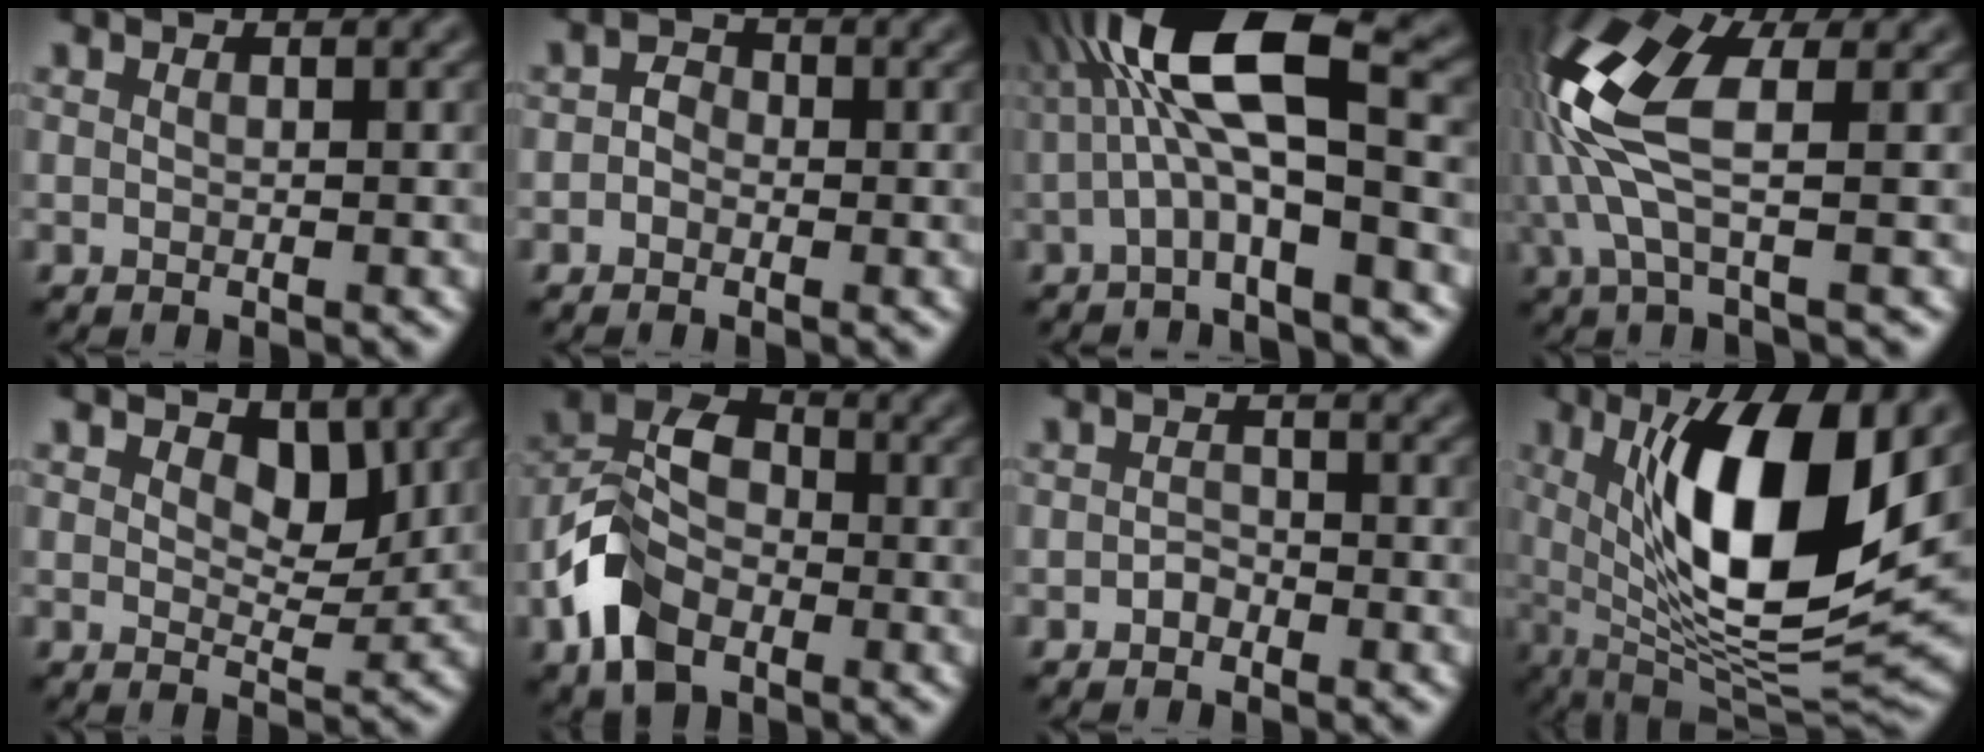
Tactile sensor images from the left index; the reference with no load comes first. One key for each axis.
{"total": 1.4, "fx": -0.7, "fy": 1.1, "fz": 0.4, "tx": -0.009, "ty": -0.002, "tz": -0.018}
{"total": 9.3, "fx": -0.1, "fy": 2.7, "fz": 8.9, "tx": -0.179, "ty": 0.031, "tz": -0.010}
{"total": 7.6, "fx": 0.3, "fy": 3.0, "fz": 7.0, "tx": -0.181, "ty": 0.014, "tz": -0.005}
{"total": 2.8, "fx": 1.4, "fy": 1.5, "fz": 1.9, "tx": -0.038, "ty": -0.012, "tz": 0.020}
{"total": 8.3, "fx": -3.8, "fy": 5.3, "fz": 5.2, "tx": -0.112, "ty": 0.003, "tz": -0.084}
{"total": 1.1, "fx": -0.8, "fy": 0.6, "fz": 0.3, "tx": -0.012, "ty": -0.002, "tz": -0.016}
{"total": 12.9, "fx": 2.5, "fy": 4.2, "fz": 11.9, "tx": -0.192, "ty": -0.015, "tz": 0.047}